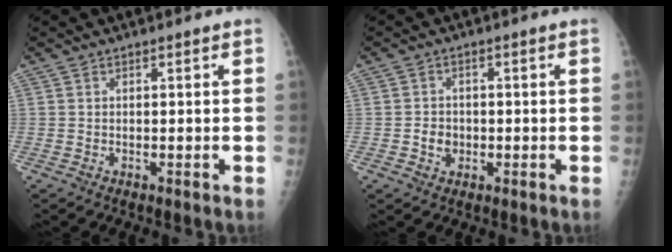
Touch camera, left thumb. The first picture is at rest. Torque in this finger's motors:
{"motor_torque": [-0.04, 0.04, 0.01, -0.02, 0.00]}